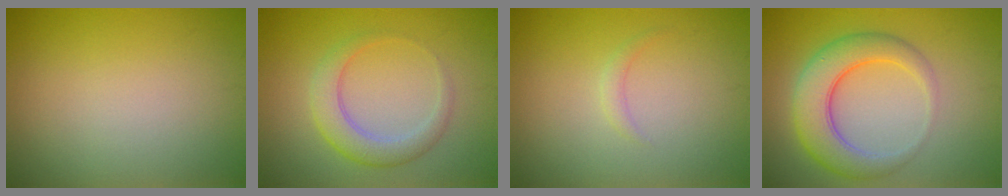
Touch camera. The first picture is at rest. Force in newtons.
{"total": 3.3, "press": 3.3, "slide": 0.2}
{"total": 0.8, "press": 0.8, "slide": 0.0}
{"total": 5.9, "press": 5.9, "slide": 0.2}